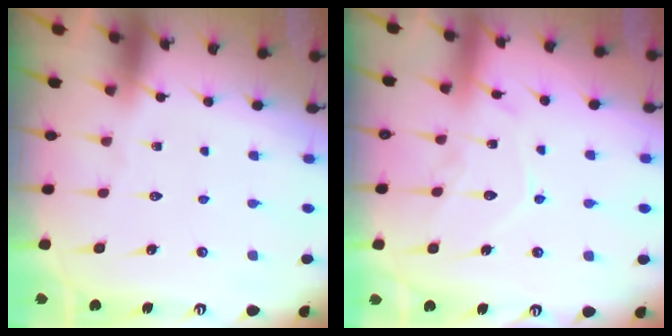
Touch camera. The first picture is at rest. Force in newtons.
{"total": 10.8, "press": 10.8, "slide": 0.8}